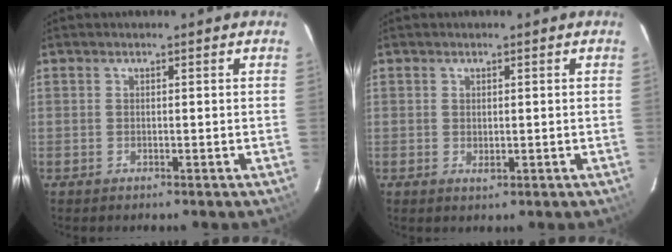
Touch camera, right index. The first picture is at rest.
{"total": 1.2, "force": [0.1, 0.8, 0.8], "torque": [-0.013, -0.001, 0.004]}